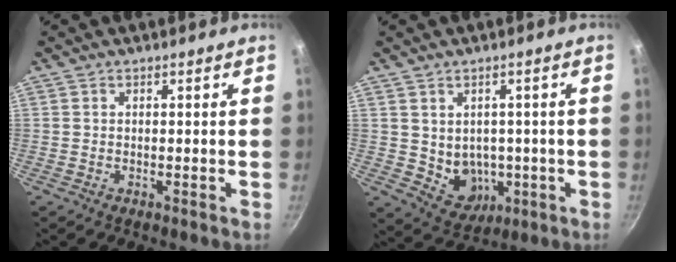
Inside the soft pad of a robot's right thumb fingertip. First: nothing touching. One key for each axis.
{"total": 7.4, "fx": -0.4, "fy": 6.1, "fz": 4.1, "tx": -0.039, "ty": -0.005, "tz": 0.012}